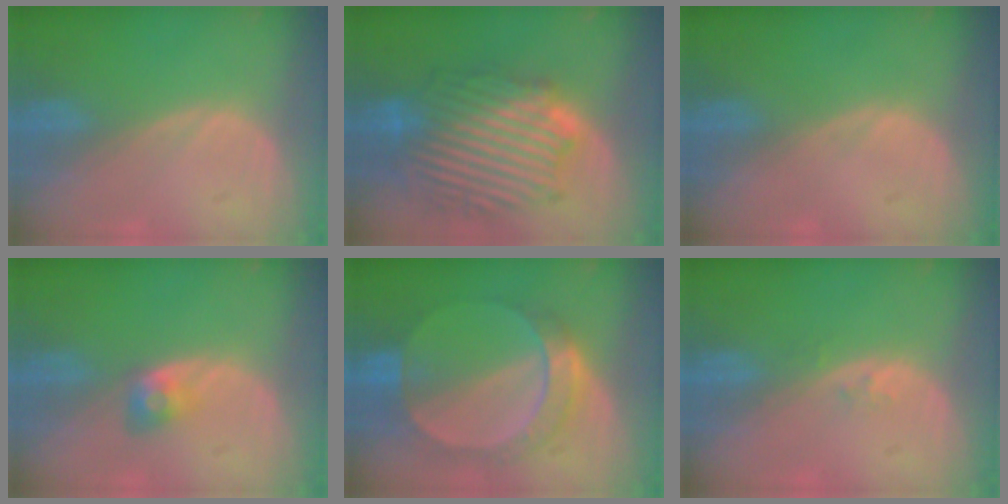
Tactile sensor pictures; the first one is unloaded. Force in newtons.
{"total": 12.7, "press": 12.6, "slide": 1.1}
{"total": 0.0}
{"total": 2.9, "press": 2.5, "slide": 1.6}
{"total": 7.3, "press": 7.2, "slide": 1.3}
{"total": 1.1, "press": 0.8, "slide": 0.7}